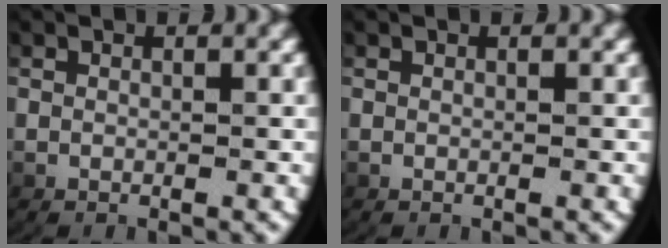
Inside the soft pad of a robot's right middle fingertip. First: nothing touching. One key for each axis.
{"total": 0.0}